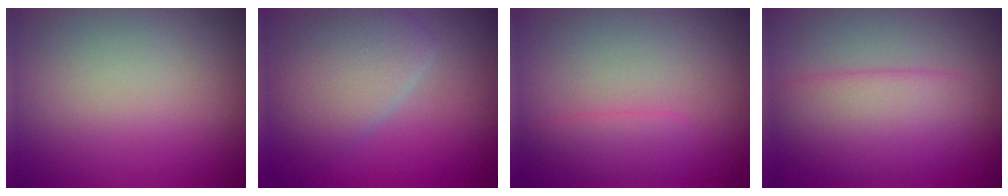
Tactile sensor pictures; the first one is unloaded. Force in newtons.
{"total": 4.6, "press": 4.6, "slide": 0.3}
{"total": 1.9, "press": 1.9, "slide": 0.2}
{"total": 4.6, "press": 4.6, "slide": 0.1}